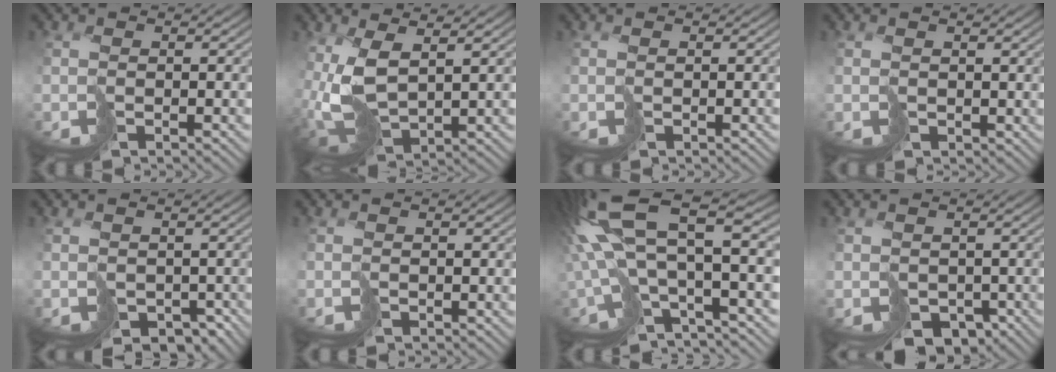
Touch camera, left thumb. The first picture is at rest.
{"total": 8.6, "force": [1.8, 4.1, 7.4], "torque": [-0.191, -0.006, 0.035]}
{"total": 0.0}
{"total": 1.0, "force": [0.8, 0.5, 0.4], "torque": [-0.011, 0.000, 0.017]}
{"total": 3.0, "force": [-0.6, 2.2, 2.0], "torque": [-0.041, -0.011, -0.009]}
{"total": 0.0}
{"total": 13.1, "force": [1.6, 4.3, 12.3], "torque": [-0.280, 0.002, 0.041]}
{"total": 4.1, "force": [-1.3, 2.9, 2.7], "torque": [-0.059, -0.011, -0.020]}